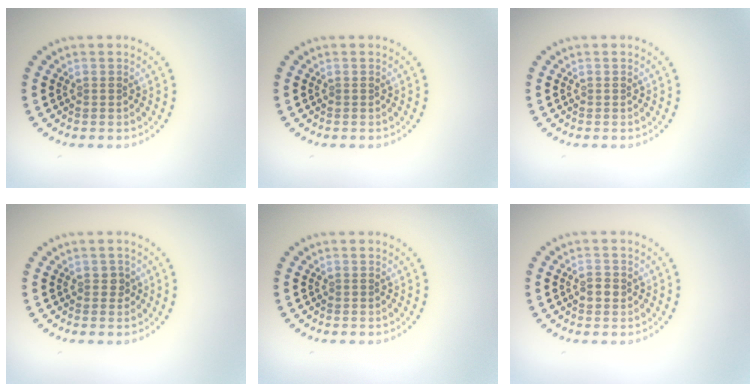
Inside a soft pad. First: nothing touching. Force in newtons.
{"total": 0.0}
{"total": 0.0}
{"total": 0.8, "press": 0.8, "slide": 0.3}
{"total": 0.0}
{"total": 1.4, "press": 1.3, "slide": 0.1}